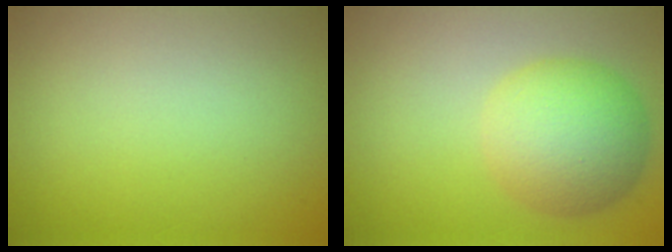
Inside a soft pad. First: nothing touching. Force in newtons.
{"total": 6.2, "press": 6.2, "slide": 0.1}